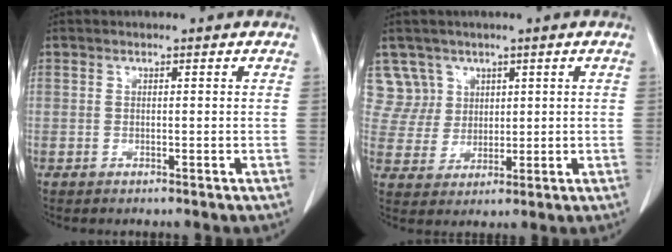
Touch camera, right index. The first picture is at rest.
{"total": 7.2, "force": [3.5, 6.3, -0.1], "torque": [0.004, 0.023, 0.080]}